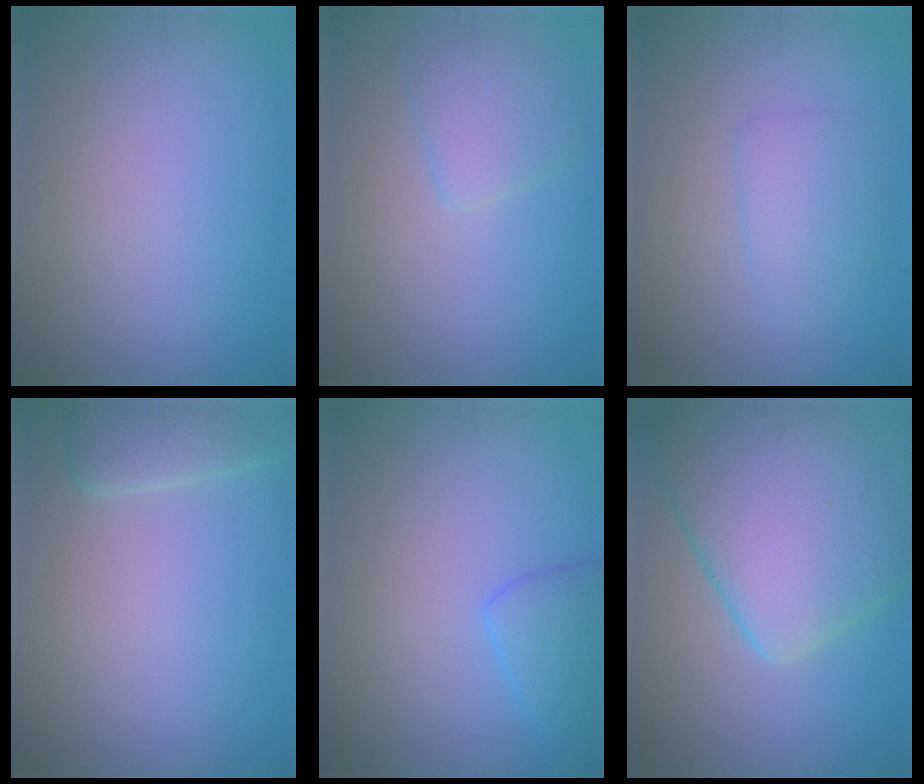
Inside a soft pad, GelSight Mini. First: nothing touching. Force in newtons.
{"total": 2.4, "press": 2.4, "slide": 0.3}
{"total": 2.3, "press": 2.3, "slide": 0.1}
{"total": 2.9, "press": 2.9, "slide": 0.3}
{"total": 2.8, "press": 2.7, "slide": 0.2}
{"total": 11.8, "press": 11.8, "slide": 0.3}